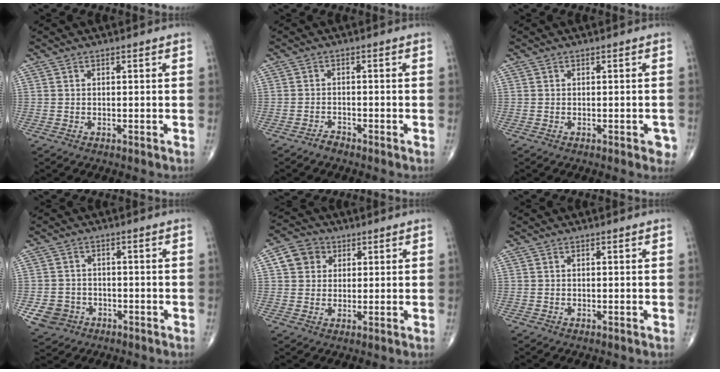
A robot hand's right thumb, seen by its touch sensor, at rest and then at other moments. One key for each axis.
{"total": 1.4, "fx": -1.3, "fy": 0.4, "fz": 0.1, "tx": -0.003, "ty": 0.000, "tz": -0.027}
{"total": 2.6, "fx": -1.0, "fy": 1.1, "fz": 2.1, "tx": -0.010, "ty": 0.000, "tz": -0.012}
{"total": 5.8, "fx": -2.3, "fy": 5.1, "fz": 1.6, "tx": -0.022, "ty": 0.014, "tz": -0.033}
{"total": 6.2, "fx": 1.9, "fy": 5.4, "fz": 2.4, "tx": -0.023, "ty": 0.003, "tz": 0.028}
{"total": 0.0}